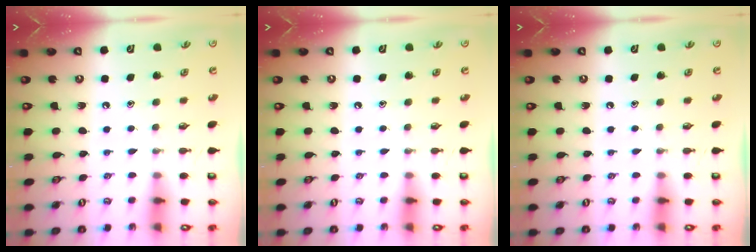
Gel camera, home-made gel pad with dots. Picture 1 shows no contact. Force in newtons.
{"total": 0.0}
{"total": 0.0}